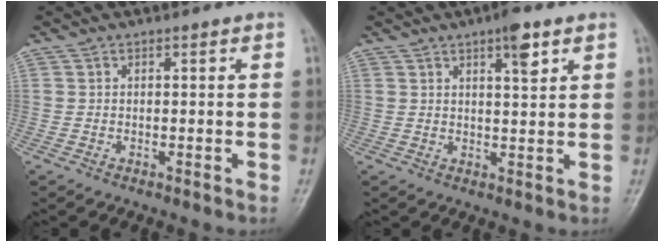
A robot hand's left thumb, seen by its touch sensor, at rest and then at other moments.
{"total": 4.9, "force": [2.8, 1.3, 3.8], "torque": [-0.050, -0.012, 0.041]}